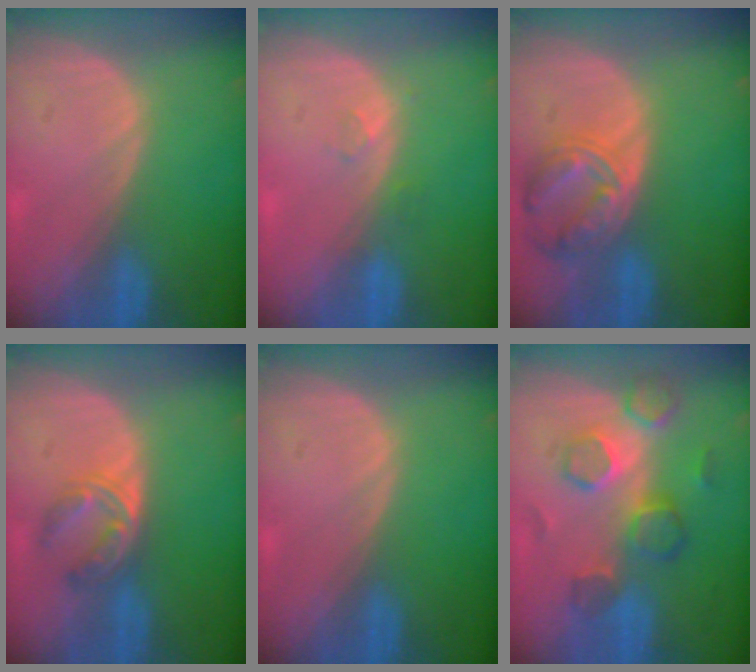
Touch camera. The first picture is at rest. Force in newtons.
{"total": 1.4, "press": 1.3, "slide": 0.6}
{"total": 8.2, "press": 7.2, "slide": 4.0}
{"total": 5.7, "press": 4.7, "slide": 3.2}
{"total": 0.0}
{"total": 8.0, "press": 7.8, "slide": 1.7}